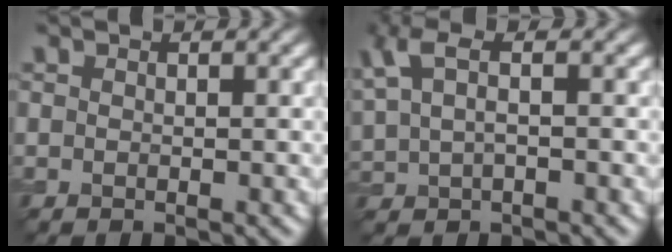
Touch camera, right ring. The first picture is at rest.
{"total": 3.5, "force": [1.6, 1.5, 2.7], "torque": [-0.071, 0.008, 0.033]}